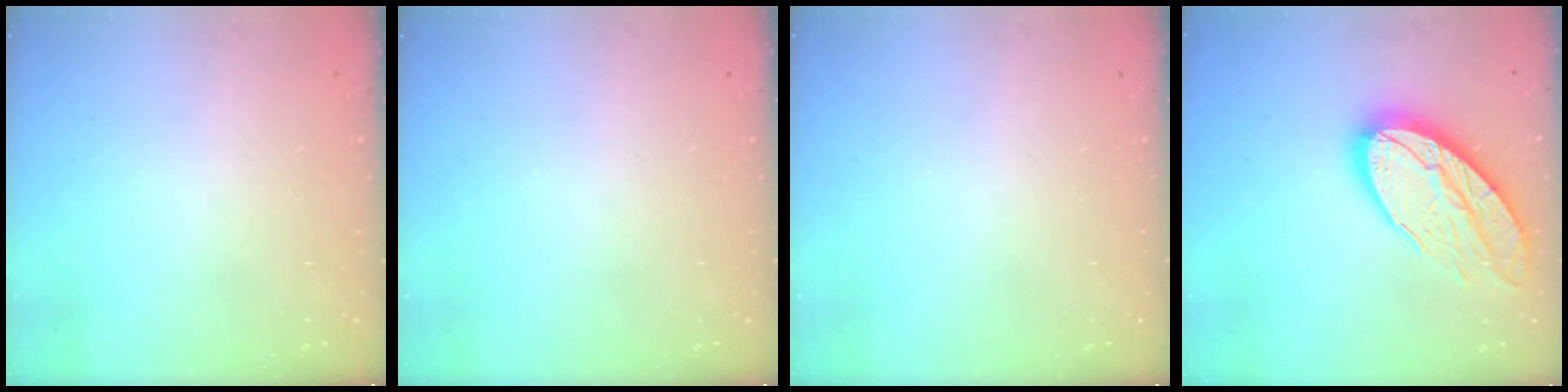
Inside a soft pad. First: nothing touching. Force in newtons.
{"total": 0.0}
{"total": 0.0}
{"total": 18.4, "press": 18.3, "slide": 1.4}